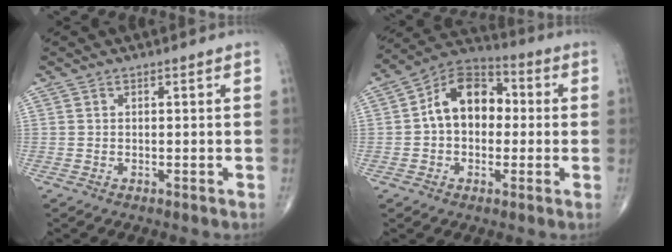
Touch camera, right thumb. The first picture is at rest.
{"total": 12.9, "force": [0.7, 9.0, 9.1], "torque": [-0.119, 0.034, -0.002]}